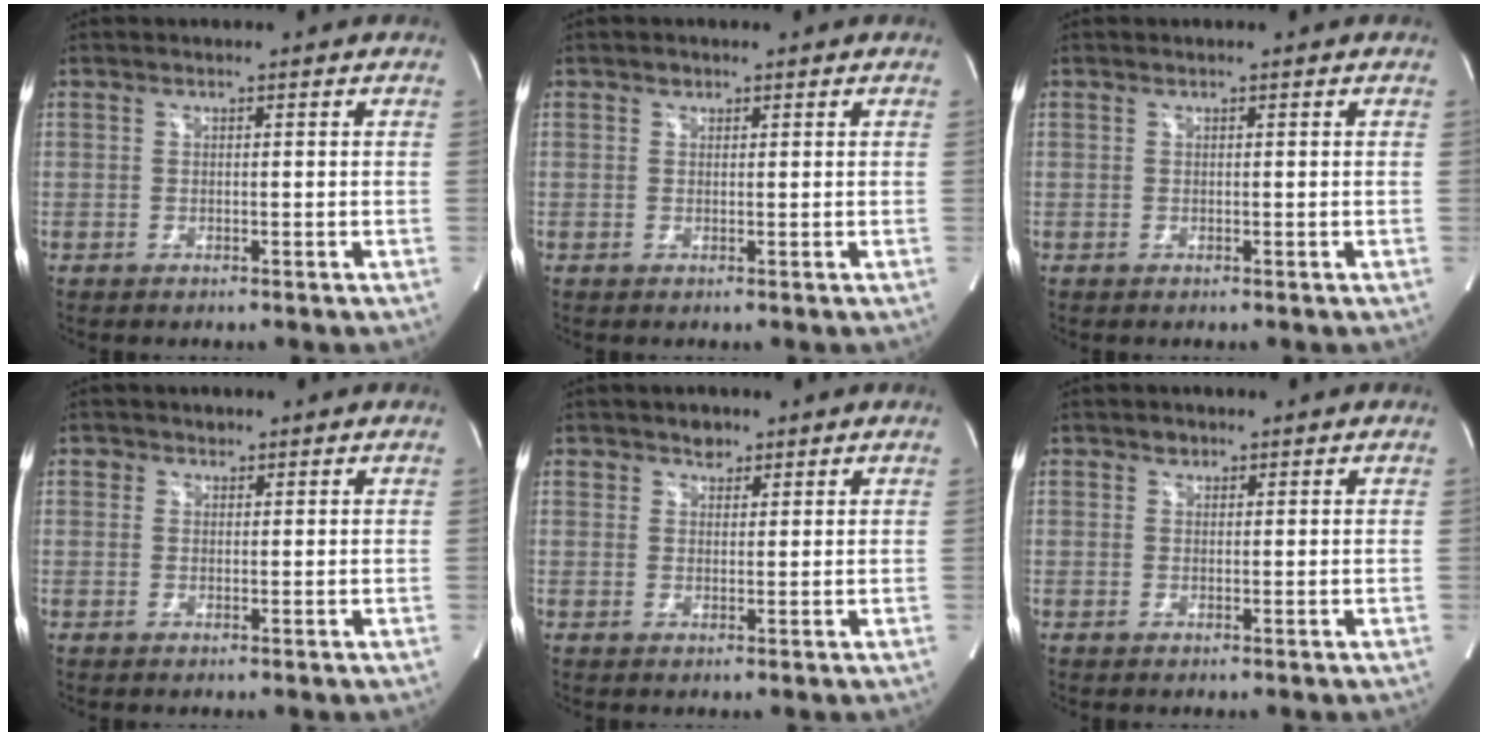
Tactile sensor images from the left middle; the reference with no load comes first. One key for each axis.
{"total": 0.7, "fx": 0.5, "fy": 0.5, "fz": 0.1, "tx": 0.000, "ty": -0.003, "tz": 0.005}
{"total": 0.0}
{"total": 1.2, "fx": 0.7, "fy": 0.9, "fz": -0.1, "tx": 0.010, "ty": -0.003, "tz": 0.006}
{"total": 2.0, "fx": 1.4, "fy": 1.3, "fz": 0.4, "tx": -0.006, "ty": 0.001, "tz": 0.021}
{"total": 1.0, "fx": 0.7, "fy": 0.7, "fz": 0.2, "tx": -0.001, "ty": -0.003, "tz": 0.009}